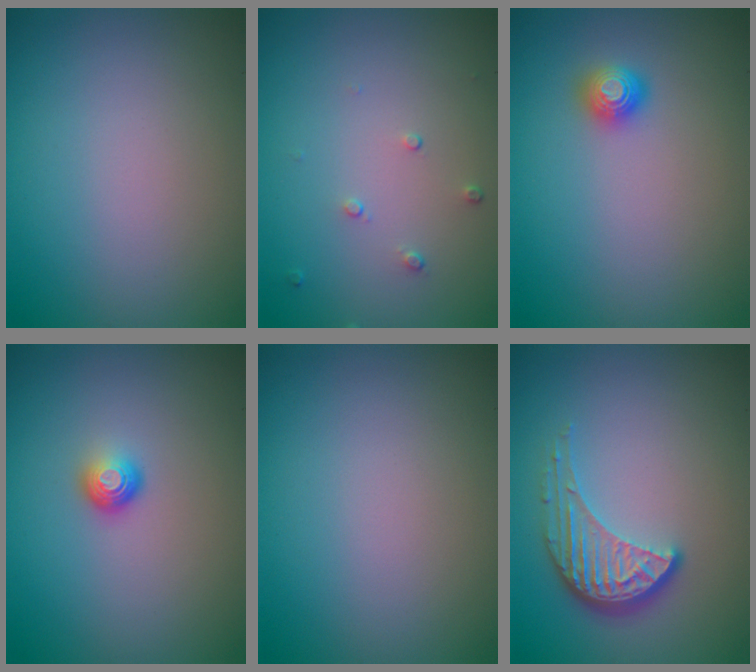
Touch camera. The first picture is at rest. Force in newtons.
{"total": 0.7, "press": 0.5, "slide": 0.5}
{"total": 1.4, "press": 1.4, "slide": 0.4}
{"total": 1.5, "press": 1.0, "slide": 1.1}
{"total": 0.0}
{"total": 4.1, "press": 3.1, "slide": 2.7}